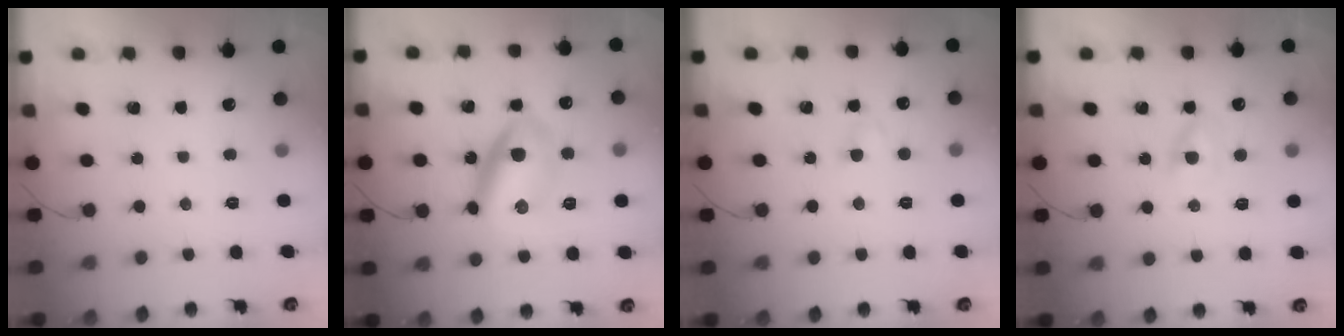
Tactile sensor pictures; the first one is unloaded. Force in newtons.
{"total": 11.3, "press": 11.3, "slide": 0.4}
{"total": 2.4, "press": 2.2, "slide": 1.0}
{"total": 2.7, "press": 2.5, "slide": 0.9}